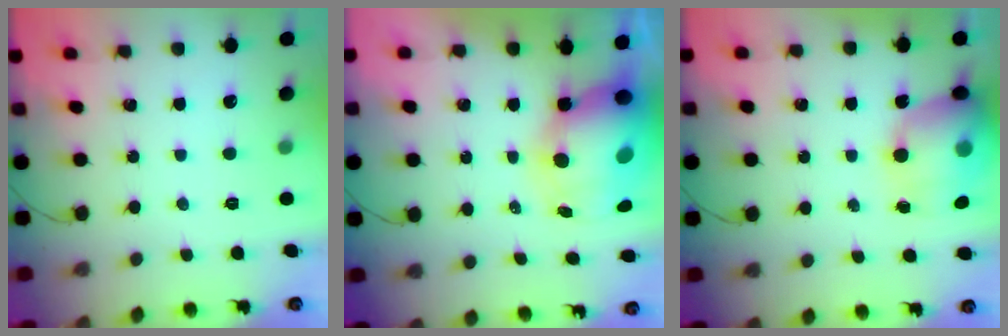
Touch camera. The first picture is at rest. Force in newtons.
{"total": 13.6, "press": 13.2, "slide": 3.2}
{"total": 19.2, "press": 18.9, "slide": 3.4}